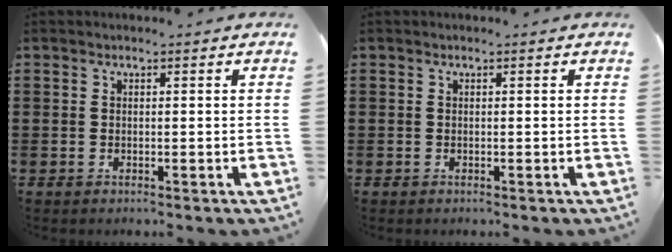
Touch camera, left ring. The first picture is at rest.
{"total": 0.0}